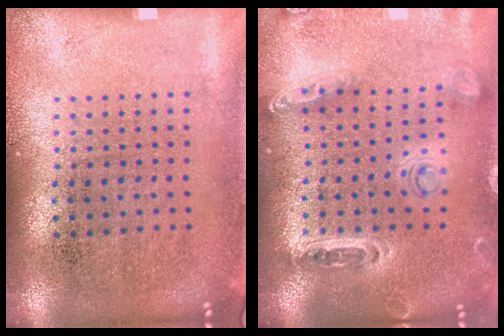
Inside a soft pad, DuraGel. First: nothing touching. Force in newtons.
{"total": 1.3, "press": 1.3, "slide": 0.2}